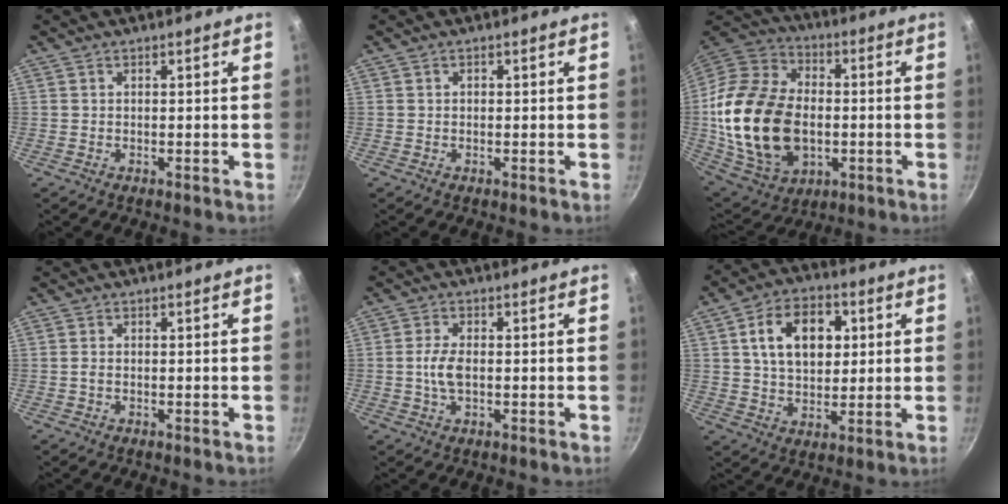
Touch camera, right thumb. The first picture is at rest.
{"total": 0.6, "force": [0.1, 0.5, 0.3], "torque": [-0.004, 0.004, 0.002]}
{"total": 25.5, "force": [-2.3, 17.5, 18.3], "torque": [-0.344, 0.018, -0.031]}
{"total": 1.0, "force": [-0.1, 0.6, 0.7], "torque": [-0.015, 0.001, -0.002]}
{"total": 4.4, "force": [-0.3, 2.3, 3.8], "torque": [-0.076, 0.006, -0.009]}
{"total": 13.8, "force": [3.4, 9.3, 9.7], "torque": [-0.127, 0.004, 0.051]}